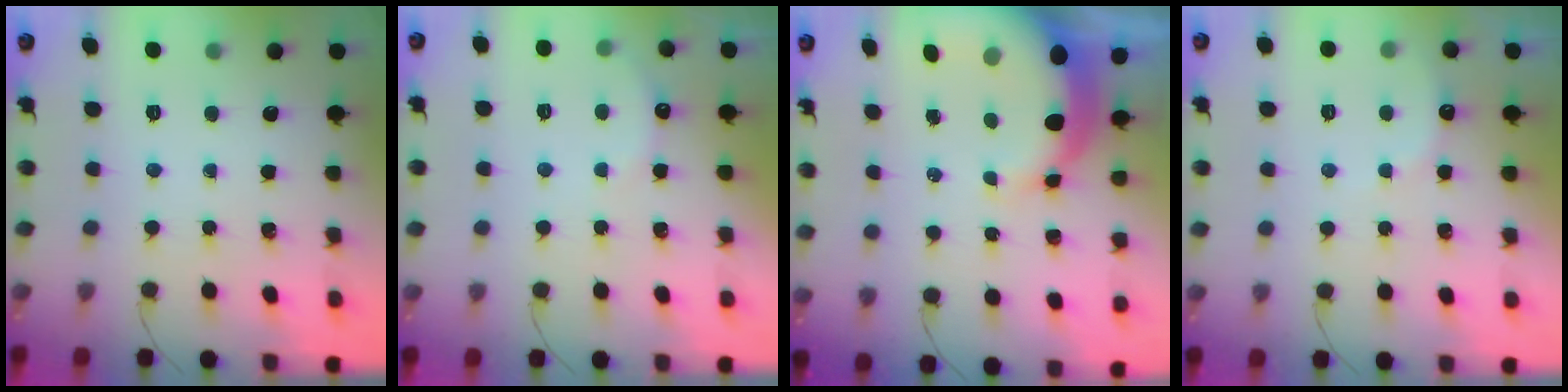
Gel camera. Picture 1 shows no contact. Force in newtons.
{"total": 6.0, "press": 5.9, "slide": 1.1}
{"total": 12.5, "press": 12.3, "slide": 2.5}
{"total": 6.7, "press": 6.6, "slide": 1.1}